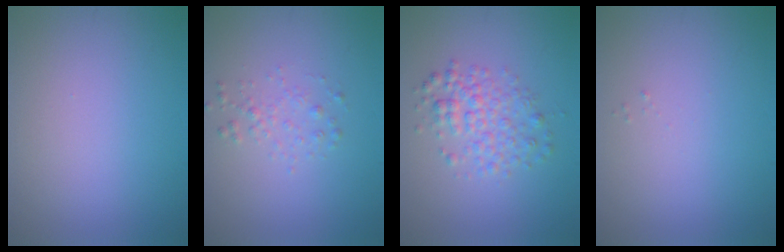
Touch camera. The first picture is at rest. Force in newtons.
{"total": 1.2, "press": 1.2, "slide": 0.0}
{"total": 3.1, "press": 3.1, "slide": 0.1}
{"total": 0.0}